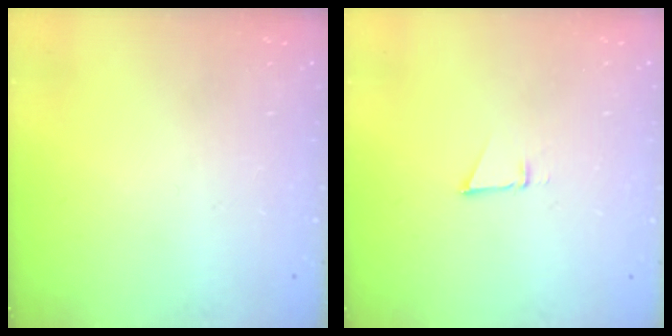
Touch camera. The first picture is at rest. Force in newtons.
{"total": 2.6, "press": 2.5, "slide": 0.8}